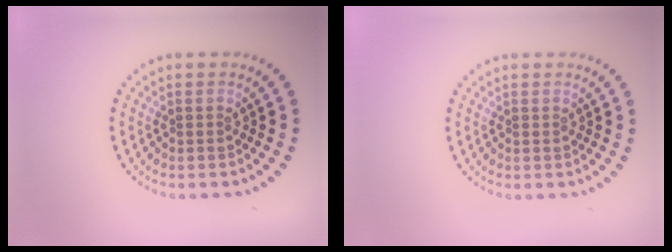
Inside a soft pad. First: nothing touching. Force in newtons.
{"total": 0.0}